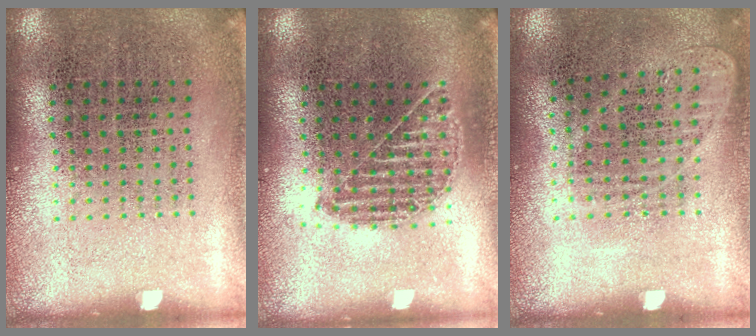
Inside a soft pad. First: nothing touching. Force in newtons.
{"total": 1.0, "press": 0.9, "slide": 0.2}
{"total": 1.0, "press": 0.9, "slide": 0.4}